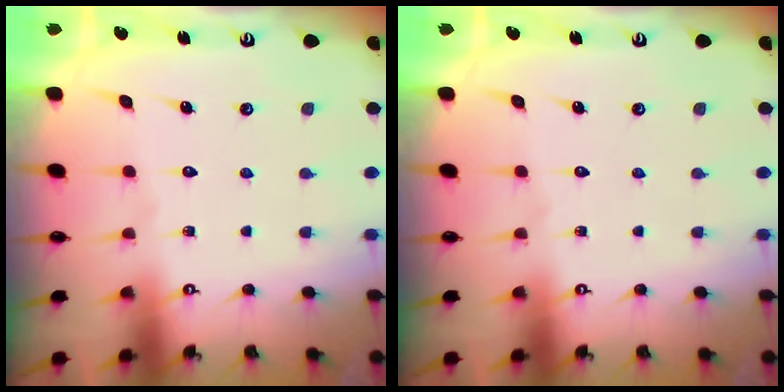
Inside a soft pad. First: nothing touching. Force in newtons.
{"total": 0.0}